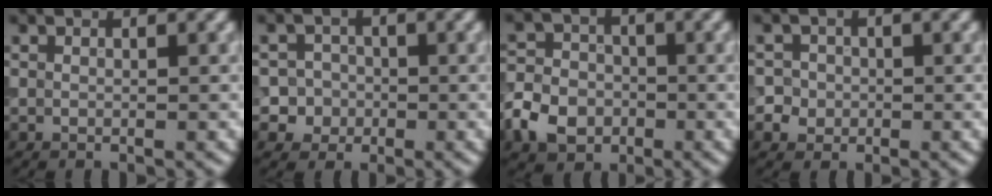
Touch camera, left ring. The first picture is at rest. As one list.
[{"total": 4.0, "force": [-0.9, 3.8, 0.5], "torque": [0.024, 0.014, -0.036]}, {"total": 5.1, "force": [-2.1, 4.1, 2.3], "torque": [-0.046, 0.002, -0.053]}, {"total": 3.2, "force": [-0.4, 3.1, 0.8], "torque": [0.011, 0.015, -0.019]}]